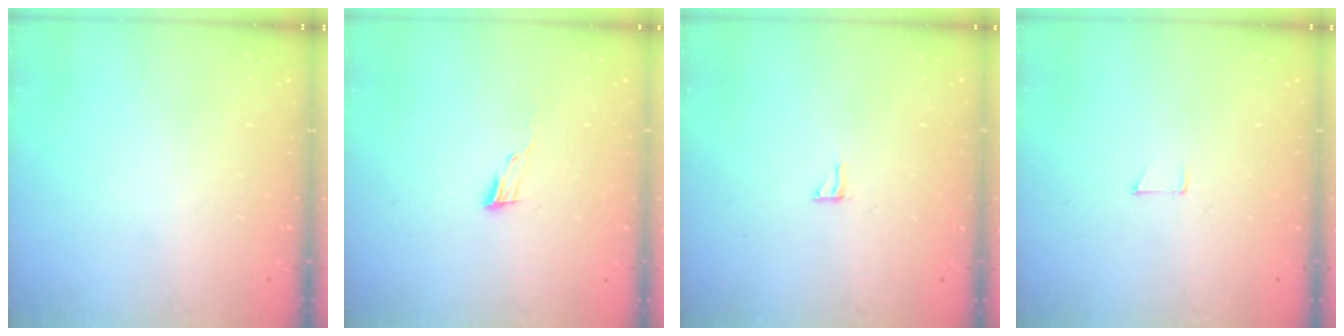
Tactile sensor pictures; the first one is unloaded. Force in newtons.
{"total": 4.8, "press": 4.7, "slide": 1.0}
{"total": 4.2, "press": 4.2, "slide": 0.4}
{"total": 4.1, "press": 4.1, "slide": 0.3}